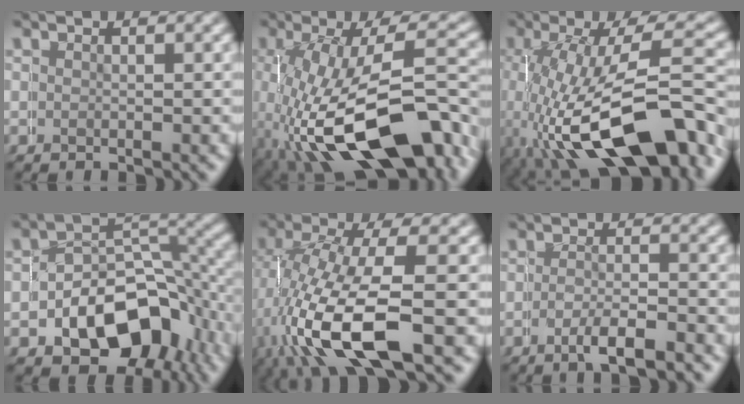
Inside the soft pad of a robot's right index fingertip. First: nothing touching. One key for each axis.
{"total": 12.1, "fx": -3.9, "fy": 5.9, "fz": 9.8, "tx": -0.202, "ty": -0.051, "tz": -0.024}
{"total": 11.0, "fx": -3.3, "fy": 4.6, "fz": 9.5, "tx": -0.187, "ty": -0.043, "tz": -0.019}
{"total": 6.8, "fx": -2.6, "fy": 5.3, "fz": 3.4, "tx": -0.035, "ty": -0.022, "tz": -0.031}
{"total": 7.7, "fx": -1.4, "fy": 3.4, "fz": 6.8, "tx": -0.154, "ty": -0.026, "tz": -0.003}
{"total": 2.4, "fx": -1.8, "fy": 0.6, "fz": 1.5, "tx": -0.028, "ty": -0.007, "tz": -0.031}